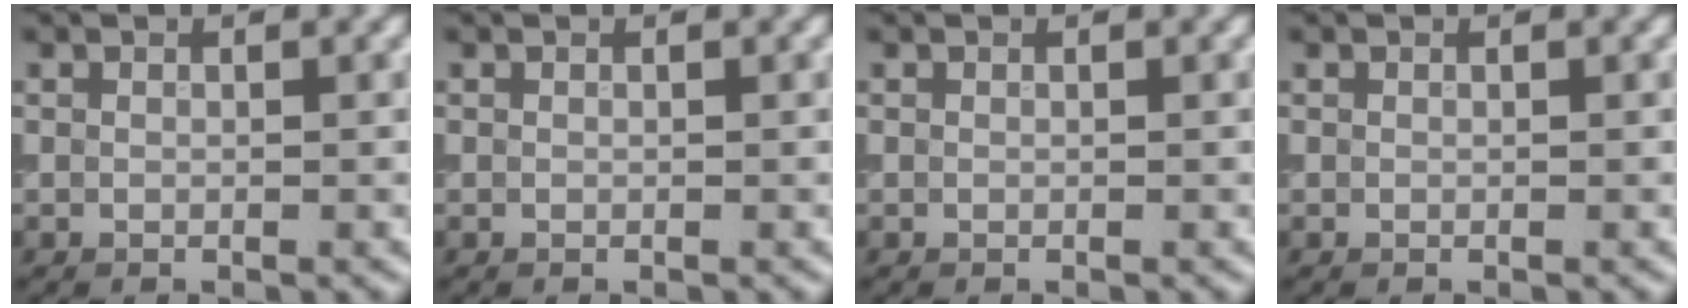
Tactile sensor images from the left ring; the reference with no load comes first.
{"total": 0.0}
{"total": 0.0}
{"total": 0.0}